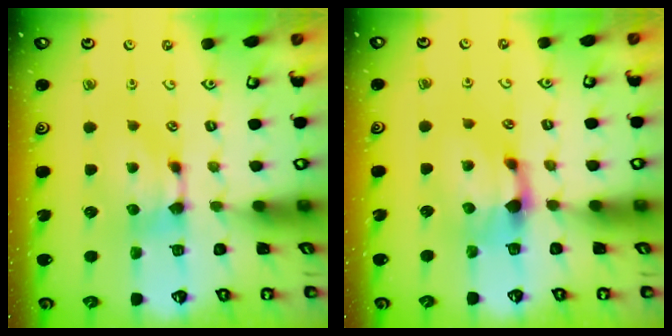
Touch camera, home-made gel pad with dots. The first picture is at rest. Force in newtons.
{"total": 1.9, "press": 1.1, "slide": 1.5}